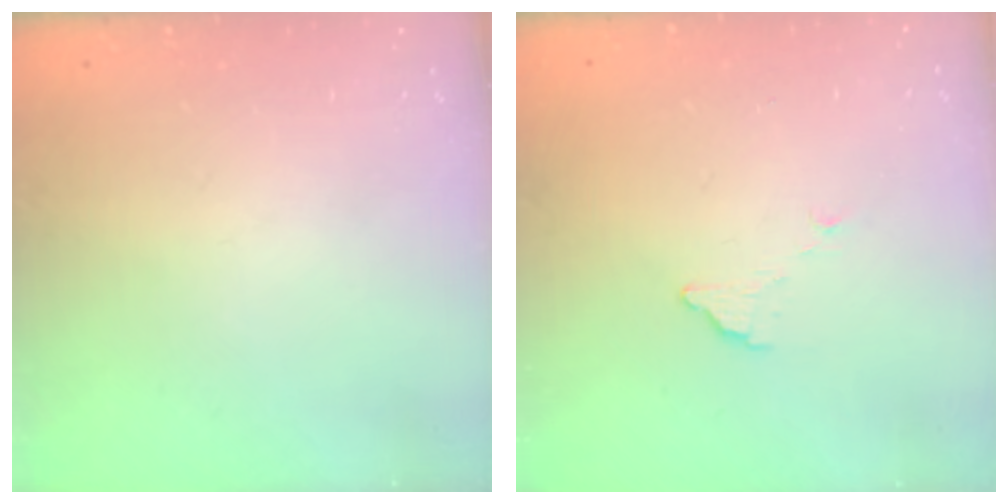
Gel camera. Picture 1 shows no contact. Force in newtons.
{"total": 3.6, "press": 3.6, "slide": 0.1}